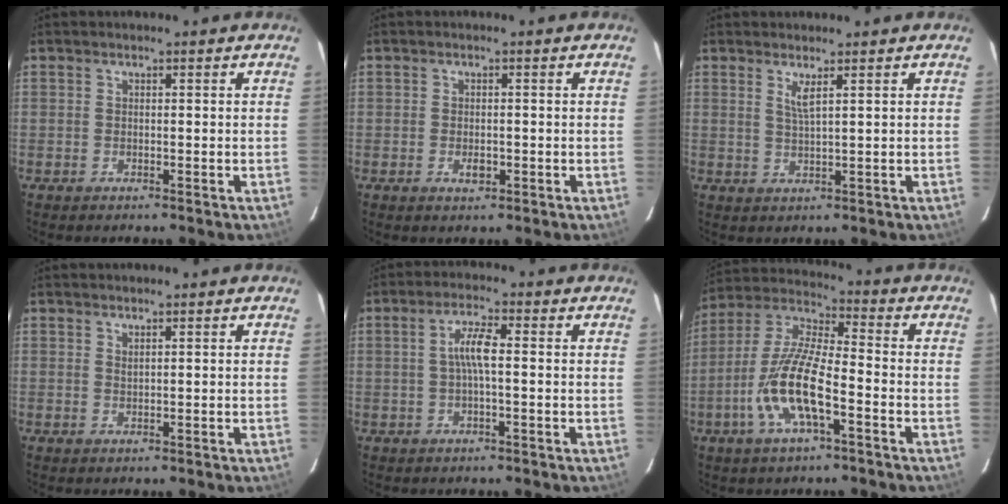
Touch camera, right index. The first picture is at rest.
{"total": 2.0, "force": [-0.7, 1.2, 1.4], "torque": [-0.024, 0.000, -0.012]}
{"total": 2.3, "force": [1.3, -0.2, 1.8], "torque": [-0.036, -0.007, 0.023]}
{"total": 0.7, "force": [0.6, 0.0, 0.3], "torque": [-0.005, 0.000, 0.012]}
{"total": 4.3, "force": [-0.1, 0.6, 4.2], "torque": [-0.081, 0.007, 0.001]}
{"total": 13.2, "force": [-5.3, 3.3, 11.7], "torque": [-0.245, -0.006, -0.105]}